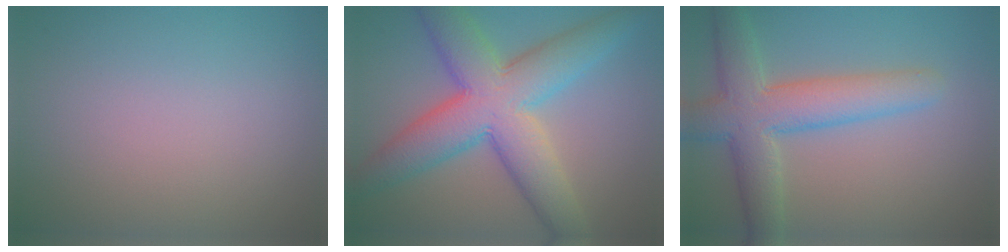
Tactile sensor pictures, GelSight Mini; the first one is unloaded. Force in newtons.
{"total": 10.0, "press": 10.0, "slide": 0.3}
{"total": 6.5, "press": 6.5, "slide": 0.2}